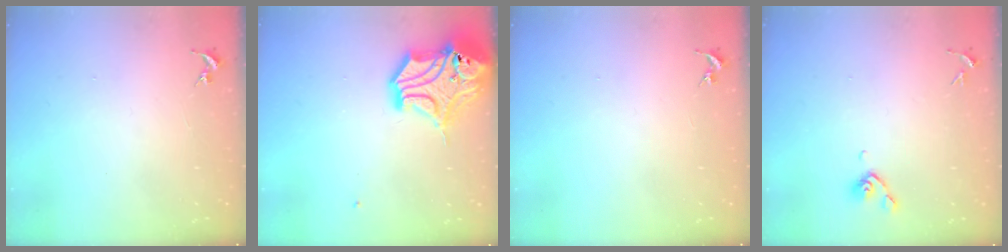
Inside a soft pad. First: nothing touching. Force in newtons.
{"total": 18.5, "press": 18.3, "slide": 2.6}
{"total": 0.0}
{"total": 5.5, "press": 5.3, "slide": 1.5}